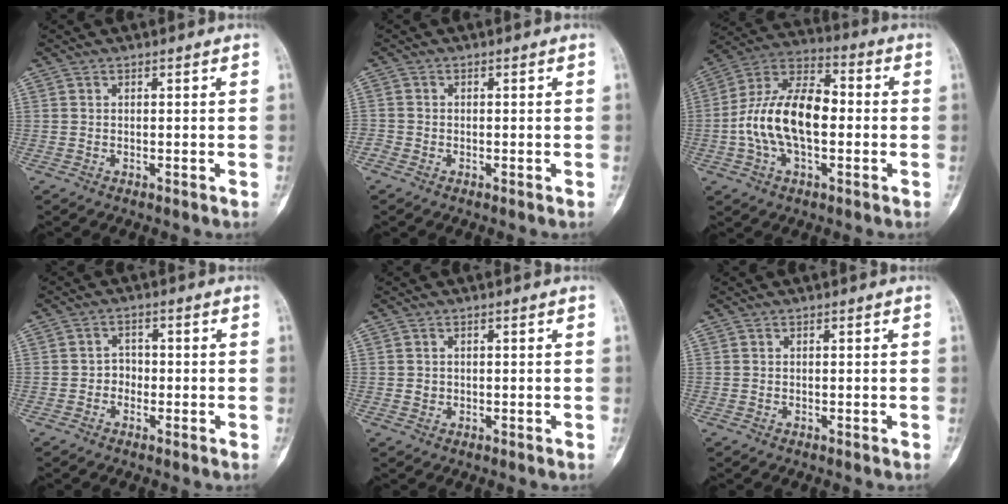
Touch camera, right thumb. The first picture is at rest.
{"total": 1.3, "force": [-0.7, 1.0, 0.3], "torque": [-0.002, 0.003, -0.019]}
{"total": 16.6, "force": [-1.4, 9.1, 13.8], "torque": [-0.251, 0.039, -0.031]}
{"total": 2.3, "force": [-0.8, 2.0, 0.8], "torque": [0.012, 0.011, -0.022]}
{"total": 1.0, "force": [0.0, 0.9, 0.3], "torque": [-0.002, 0.002, 0.003]}
{"total": 0.0}